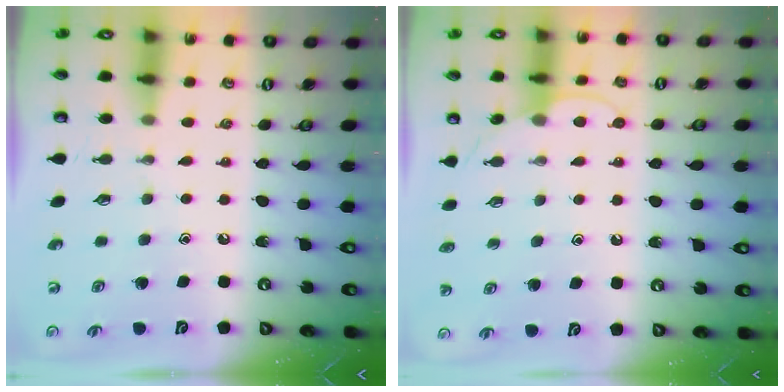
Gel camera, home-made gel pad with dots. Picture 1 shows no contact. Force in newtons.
{"total": 6.6, "press": 6.6, "slide": 0.6}